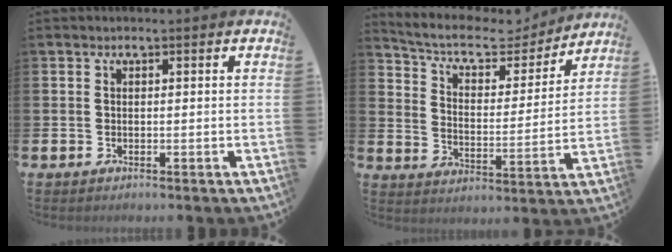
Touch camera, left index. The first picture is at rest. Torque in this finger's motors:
{"motor_torque": [0.99, -1.15, 0.47, 0.06]}